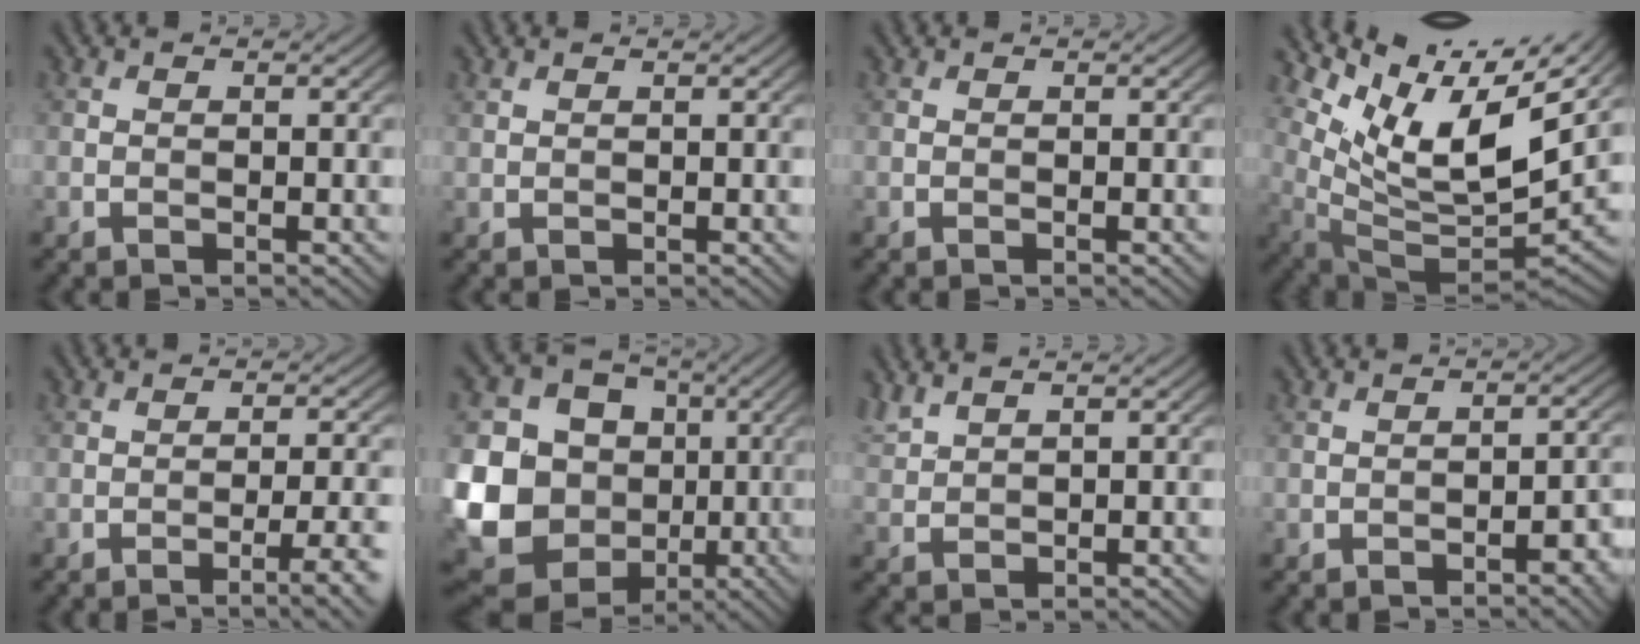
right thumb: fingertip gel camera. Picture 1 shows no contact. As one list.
[{"total": 0.7, "force": [0.6, 0.1, 0.1], "torque": [-0.005, 0.003, 0.016]}, {"total": 0.0}, {"total": 13.7, "force": [7.0, 6.0, 10.2], "torque": [-0.215, -0.002, 0.138]}, {"total": 4.7, "force": [-2.1, 0.7, 4.2], "torque": [-0.067, 0.009, -0.031]}, {"total": 21.2, "force": [-2.1, 19.5, 8.0], "torque": [-0.245, -0.015, -0.038]}, {"total": 2.7, "force": [2.5, 0.4, 1.0], "torque": [-0.027, 0.008, 0.059]}, {"total": 2.9, "force": [-1.7, 0.9, 2.1], "torque": [-0.024, 0.008, -0.023]}]